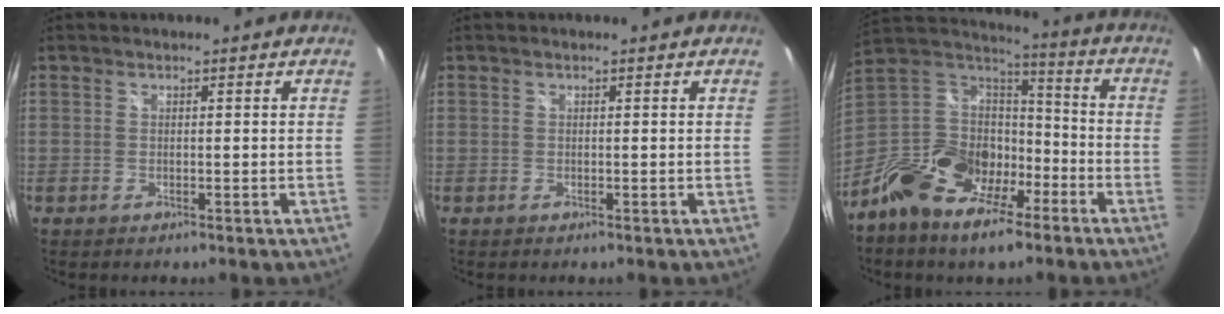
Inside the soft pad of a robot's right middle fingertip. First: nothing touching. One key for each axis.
{"total": 0.0}
{"total": 18.1, "fx": -10.7, "fy": 9.9, "fz": 10.7, "tx": -0.224, "ty": 0.004, "tz": -0.198}